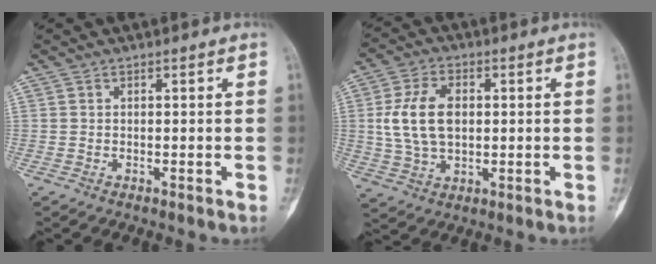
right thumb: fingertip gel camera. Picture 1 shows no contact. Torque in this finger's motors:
{"motor_torque": [1.37, 1.37, 0.84, -0.66, 0.08]}